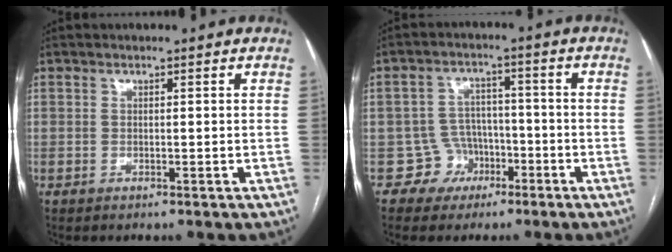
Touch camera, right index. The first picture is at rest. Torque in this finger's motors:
{"motor_torque": [-0.06, 0.10, -0.47, -0.21]}